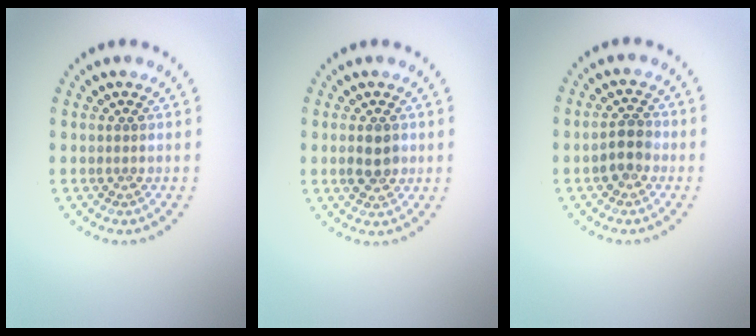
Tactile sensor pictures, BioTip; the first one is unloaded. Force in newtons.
{"total": 2.2, "press": 2.2, "slide": 0.2}
{"total": 1.9, "press": 1.8, "slide": 0.7}